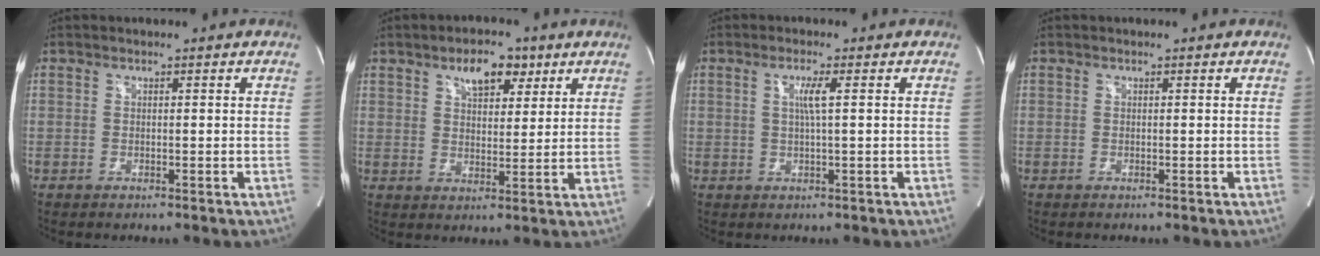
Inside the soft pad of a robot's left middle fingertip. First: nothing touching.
{"total": 8.0, "force": [4.5, 3.0, 5.9], "torque": [-0.104, 0.008, 0.076]}
{"total": 2.9, "force": [0.7, -0.5, 2.7], "torque": [-0.058, -0.005, 0.012]}
{"total": 0.0}